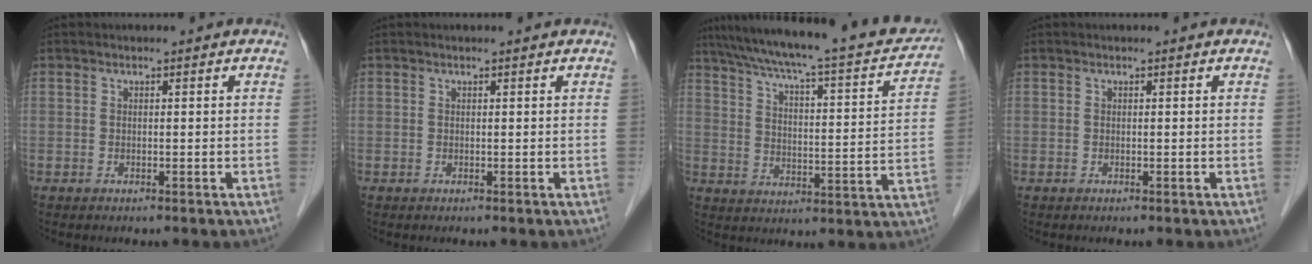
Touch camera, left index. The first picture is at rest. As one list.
[{"total": 0.6, "force": [0.6, 0.0, 0.2], "torque": [-0.005, 0.002, 0.007]}, {"total": 24.1, "force": [20.8, 3.1, 11.7], "torque": [-0.190, -0.010, 0.278]}, {"total": 0.0}]